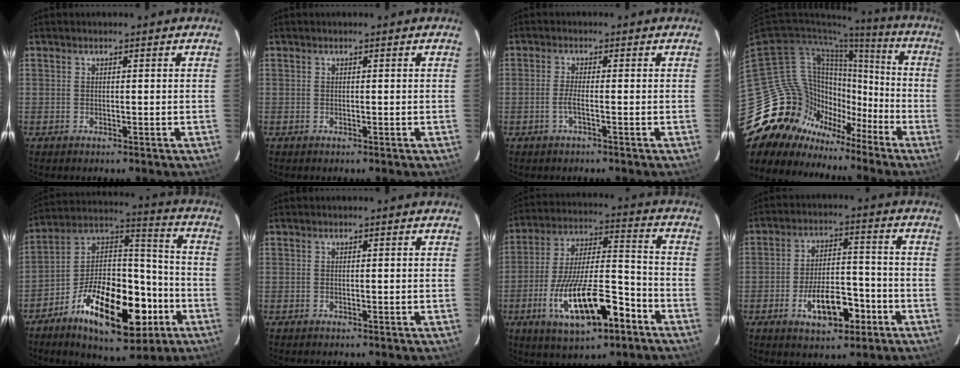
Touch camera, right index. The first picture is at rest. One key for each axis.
{"total": 0.0}
{"total": 1.8, "fx": -0.9, "fy": -0.2, "fz": 1.6, "tx": -0.032, "ty": 0.000, "tz": -0.020}
{"total": 21.4, "fx": -13.7, "fy": 15.3, "fz": 5.9, "tx": -0.139, "ty": 0.031, "tz": -0.225}
{"total": 21.8, "fx": -10.0, "fy": 10.3, "fz": 16.4, "tx": -0.277, "ty": 0.023, "tz": -0.156}
{"total": 0.0}
{"total": 19.2, "fx": -9.3, "fy": 6.4, "fz": 15.5, "tx": -0.295, "ty": -0.010, "tz": -0.150}
{"total": 10.7, "fx": -5.1, "fy": 5.0, "fz": 8.0, "tx": -0.149, "ty": 0.012, "tz": -0.068}